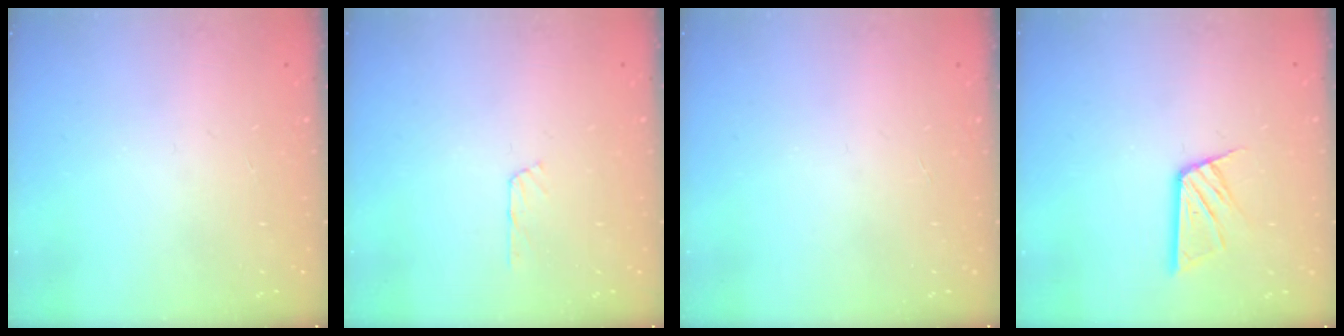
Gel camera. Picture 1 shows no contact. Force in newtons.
{"total": 3.2, "press": 3.2, "slide": 0.4}
{"total": 0.0}
{"total": 10.7, "press": 10.6, "slide": 1.2}